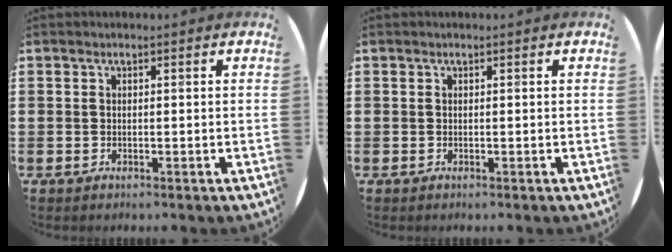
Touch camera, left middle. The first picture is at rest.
{"total": 0.0}